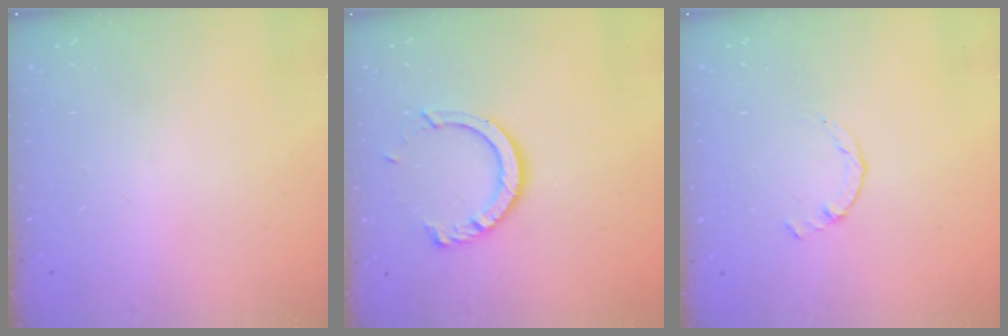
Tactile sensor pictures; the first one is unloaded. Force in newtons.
{"total": 10.0, "press": 10.0, "slide": 0.9}
{"total": 0.9, "press": 0.9, "slide": 0.3}